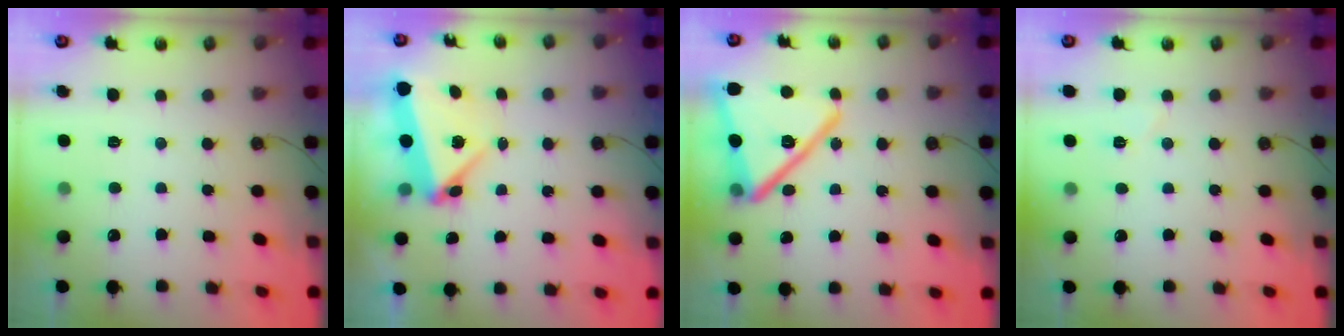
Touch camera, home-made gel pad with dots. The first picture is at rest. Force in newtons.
{"total": 5.6, "press": 5.6, "slide": 0.6}
{"total": 23.1, "press": 23.1, "slide": 1.8}
{"total": 4.1, "press": 3.7, "slide": 1.6}